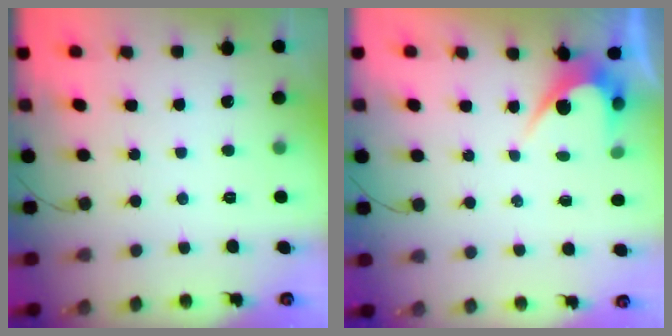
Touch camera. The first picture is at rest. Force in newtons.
{"total": 3.5, "press": 3.5, "slide": 0.2}